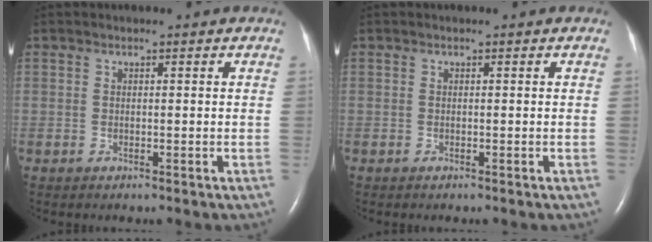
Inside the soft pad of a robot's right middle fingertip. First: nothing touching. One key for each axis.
{"total": 0.0}